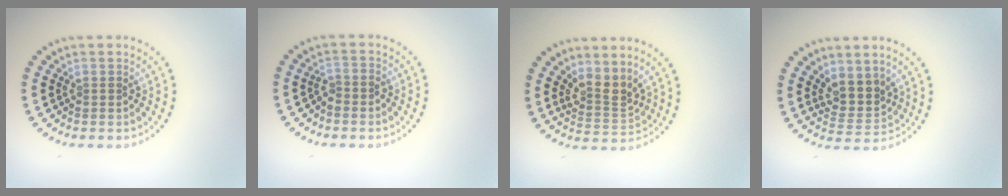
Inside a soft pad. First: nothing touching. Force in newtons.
{"total": 1.3, "press": 1.1, "slide": 0.7}
{"total": 2.8, "press": 2.0, "slide": 1.9}
{"total": 2.9, "press": 2.4, "slide": 1.7}